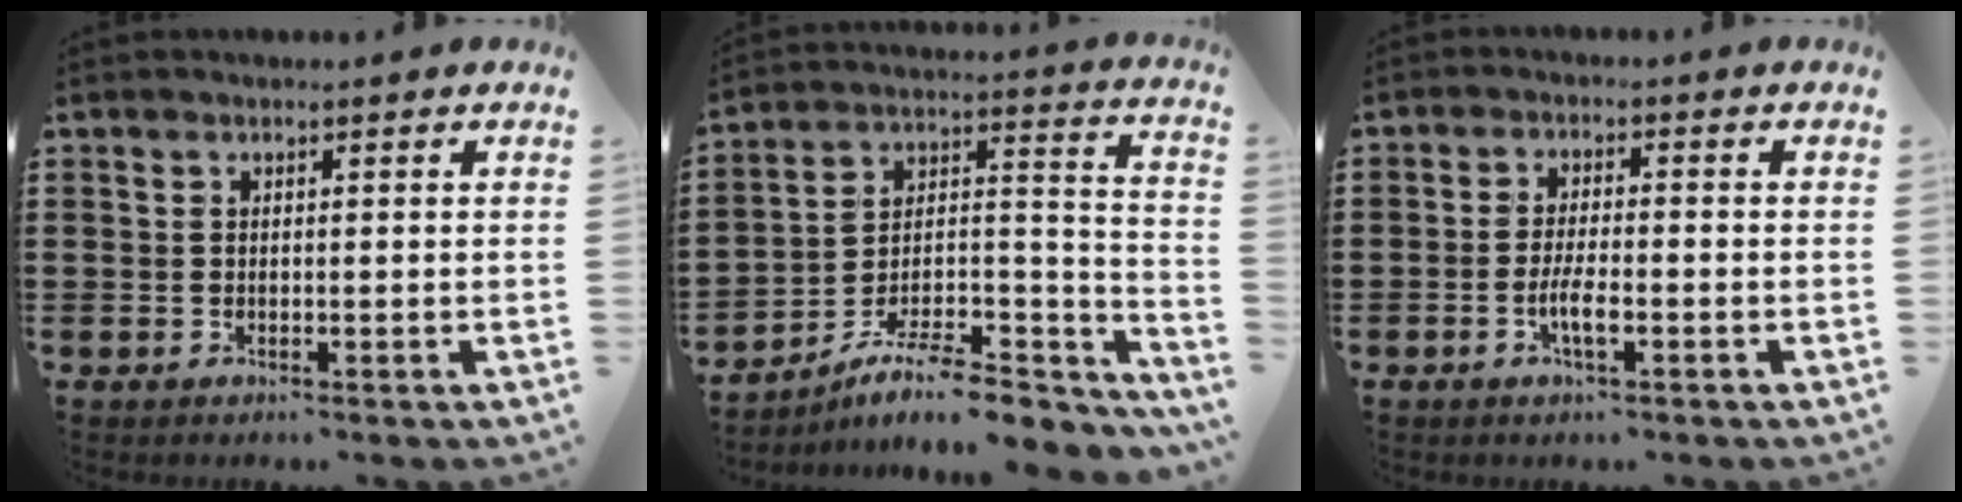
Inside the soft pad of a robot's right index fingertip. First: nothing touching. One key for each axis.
{"total": 9.1, "fx": -7.5, "fy": 1.7, "fz": 4.8, "tx": -0.071, "ty": 0.014, "tz": -0.142}
{"total": 3.9, "fx": -1.5, "fy": 0.3, "fz": 3.6, "tx": -0.067, "ty": -0.002, "tz": -0.029}